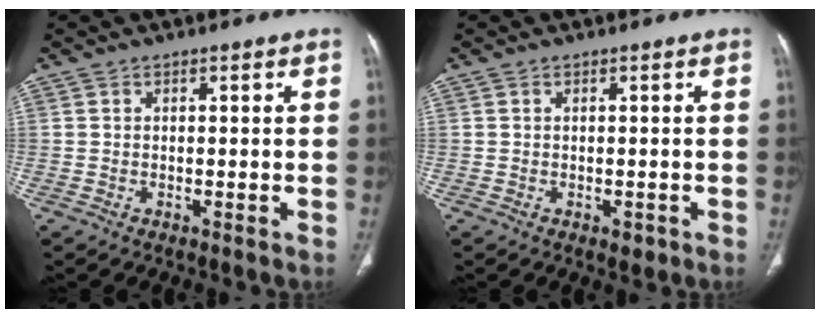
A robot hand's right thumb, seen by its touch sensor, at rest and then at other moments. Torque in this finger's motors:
{"motor_torque": [-0.22, 0.00, -0.40, 0.11, 0.03]}